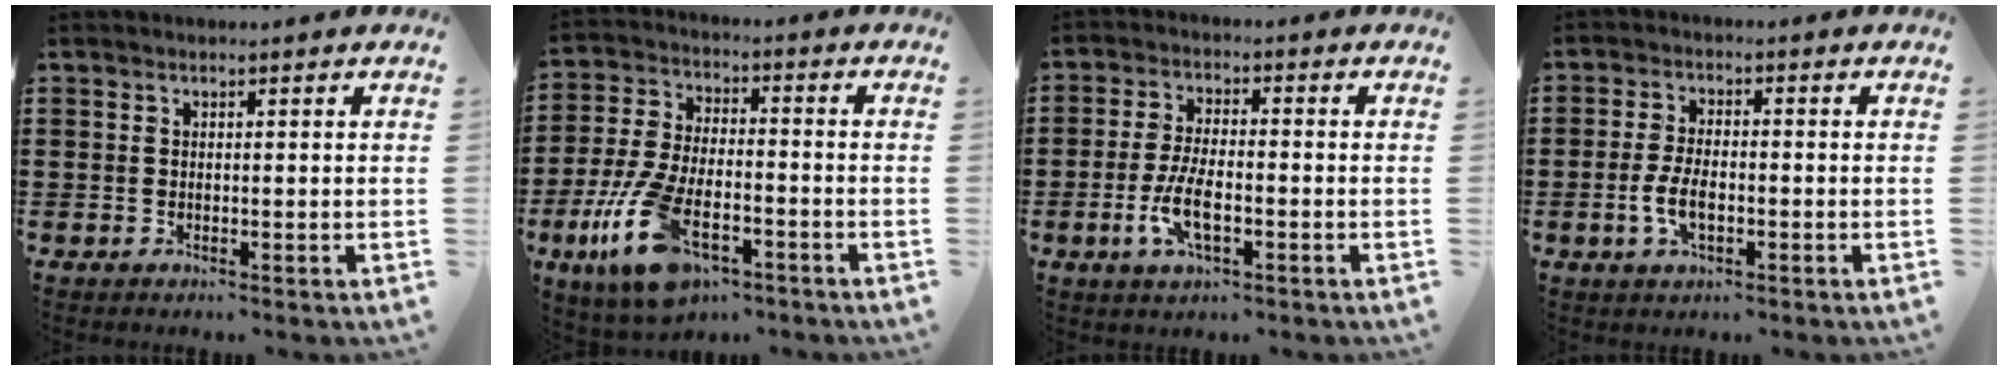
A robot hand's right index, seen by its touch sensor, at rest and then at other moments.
{"total": 13.0, "force": [-6.9, 5.4, 9.6], "torque": [-0.224, 0.002, -0.130]}
{"total": 6.5, "force": [-2.2, 2.4, 5.6], "torque": [-0.119, -0.005, -0.043]}
{"total": 4.8, "force": [-1.3, 2.2, 4.1], "torque": [-0.091, -0.001, -0.029]}